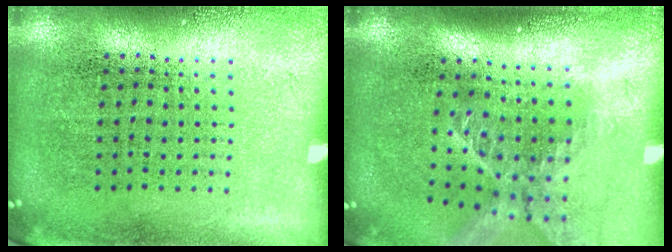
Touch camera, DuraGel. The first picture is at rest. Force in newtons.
{"total": 1.7, "press": 1.3, "slide": 1.1}